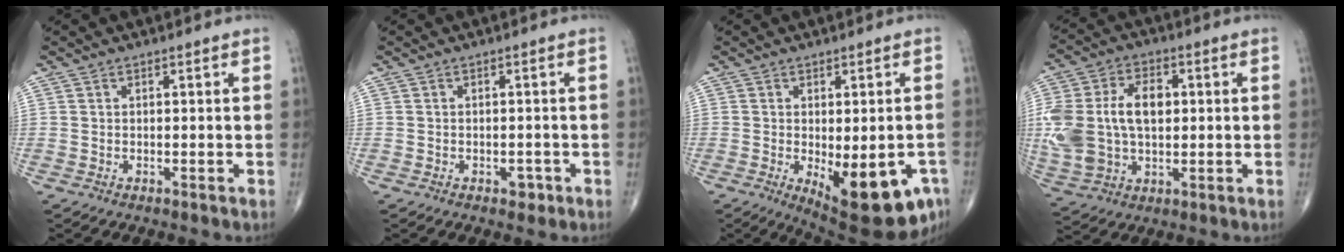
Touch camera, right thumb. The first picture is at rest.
{"total": 1.7, "force": [-0.9, 1.1, 1.0], "torque": [-0.007, 0.004, -0.011]}
{"total": 15.2, "force": [-5.8, 6.2, 12.7], "torque": [-0.127, -0.002, -0.061]}
{"total": 17.1, "force": [1.3, 11.0, 13.1], "torque": [-0.272, 0.013, 0.031]}